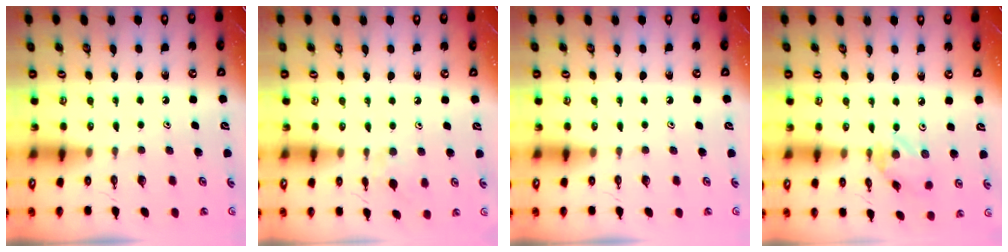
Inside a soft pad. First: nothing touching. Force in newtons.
{"total": 4.6, "press": 4.6, "slide": 0.7}
{"total": 0.0}
{"total": 2.1, "press": 2.1, "slide": 0.1}